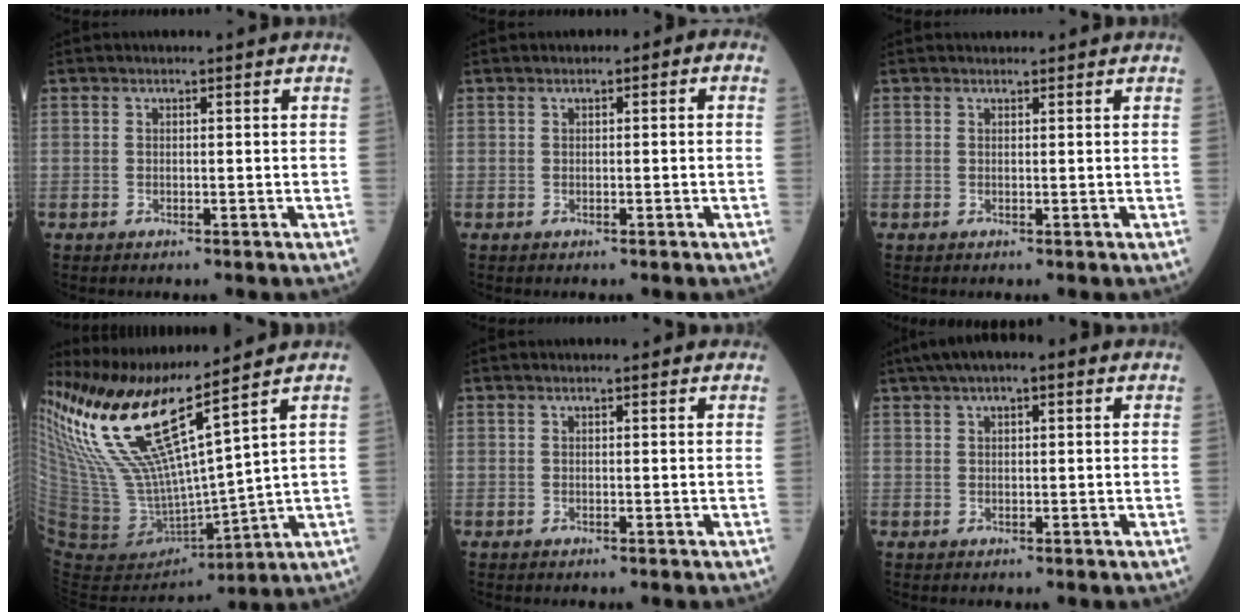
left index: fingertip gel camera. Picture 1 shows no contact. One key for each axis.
{"total": 1.4, "fx": 0.1, "fy": 0.8, "fz": 1.1, "tx": -0.010, "ty": 0.014, "tz": -0.004}
{"total": 1.6, "fx": 1.5, "fy": 0.5, "fz": 0.4, "tx": -0.007, "ty": 0.019, "tz": 0.021}
{"total": 15.4, "fx": 11.3, "fy": 0.0, "fz": 10.5, "tx": -0.220, "ty": -0.018, "tz": 0.234}
{"total": 0.8, "fx": 0.6, "fy": 0.3, "fz": 0.4, "tx": -0.006, "ty": 0.010, "tz": 0.003}
{"total": 7.8, "fx": 4.8, "fy": 2.4, "fz": 5.7, "tx": -0.096, "ty": 0.039, "tz": 0.071}